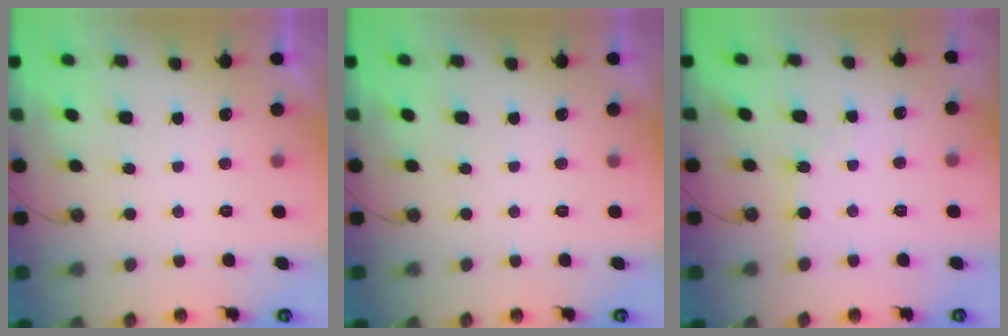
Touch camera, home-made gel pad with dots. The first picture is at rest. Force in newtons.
{"total": 0.0}
{"total": 1.5, "press": 1.5, "slide": 0.3}